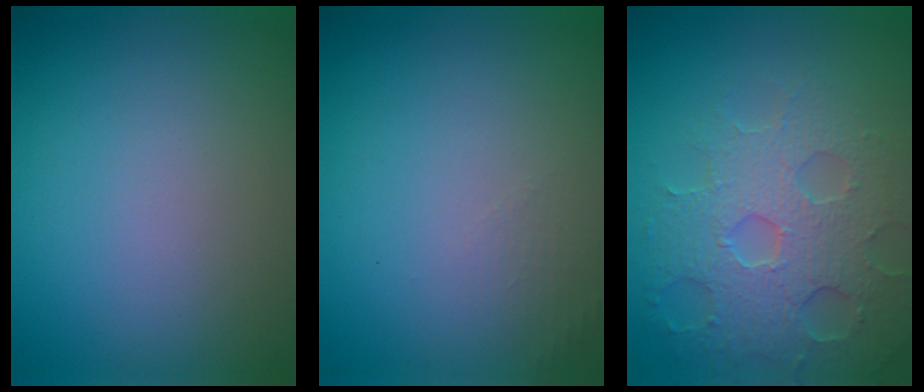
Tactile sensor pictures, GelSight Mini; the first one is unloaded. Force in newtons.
{"total": 1.1, "press": 1.1, "slide": 0.3}
{"total": 6.4, "press": 5.3, "slide": 3.6}